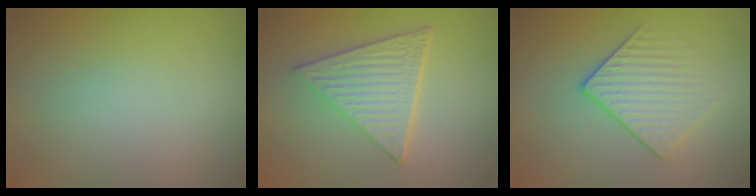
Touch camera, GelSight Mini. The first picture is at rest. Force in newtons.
{"total": 6.3, "press": 4.7, "slide": 4.2}
{"total": 3.7, "press": 2.8, "slide": 2.4}